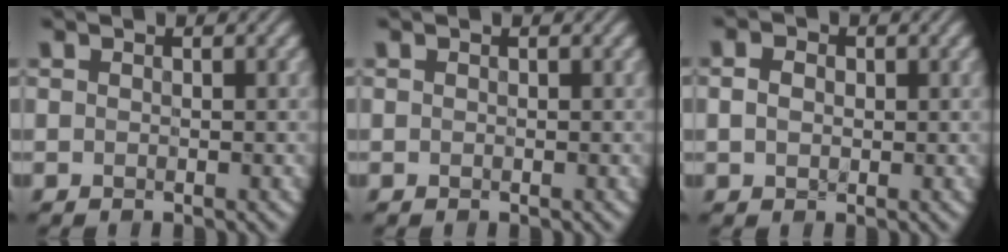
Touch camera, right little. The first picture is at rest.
{"total": 0.0}
{"total": 1.6, "force": [-0.2, 1.3, 0.9], "torque": [-0.021, 0.000, -0.004]}